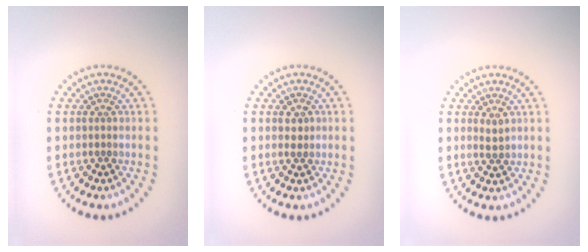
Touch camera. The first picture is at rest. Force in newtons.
{"total": 1.0, "press": 1.0, "slide": 0.4}
{"total": 0.8, "press": 0.8, "slide": 0.2}